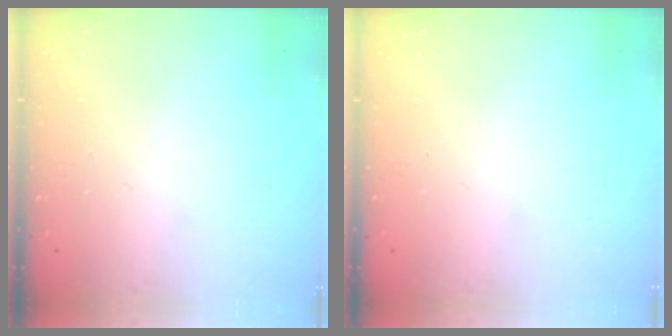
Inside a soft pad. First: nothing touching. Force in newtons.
{"total": 0.0}